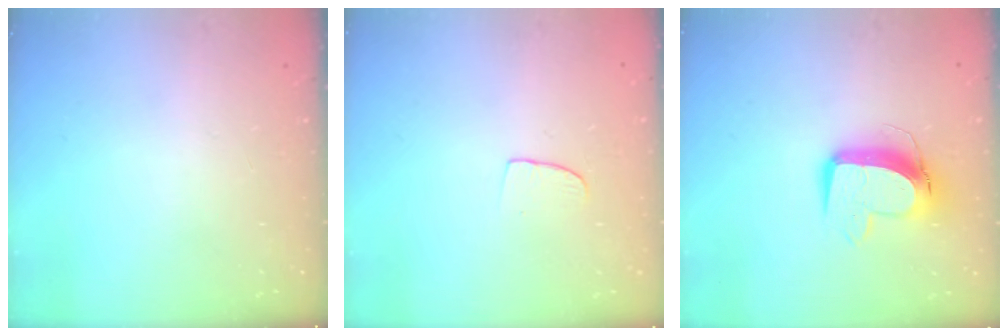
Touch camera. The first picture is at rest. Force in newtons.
{"total": 6.0, "press": 5.9, "slide": 0.5}
{"total": 12.1, "press": 12.0, "slide": 1.4}